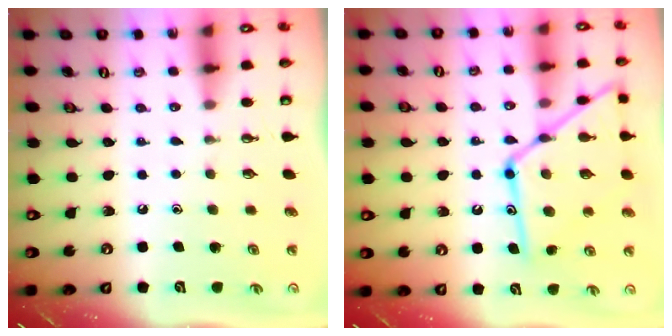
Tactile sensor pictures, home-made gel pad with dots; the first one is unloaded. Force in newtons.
{"total": 19.2, "press": 19.1, "slide": 1.5}